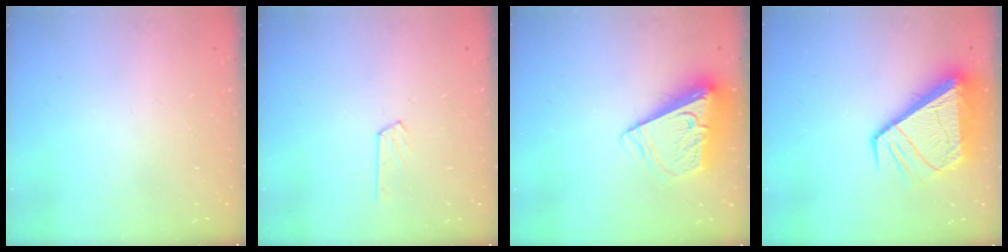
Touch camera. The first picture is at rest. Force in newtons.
{"total": 4.8, "press": 4.8, "slide": 0.5}
{"total": 9.4, "press": 9.4, "slide": 1.2}
{"total": 16.0, "press": 15.9, "slide": 1.9}